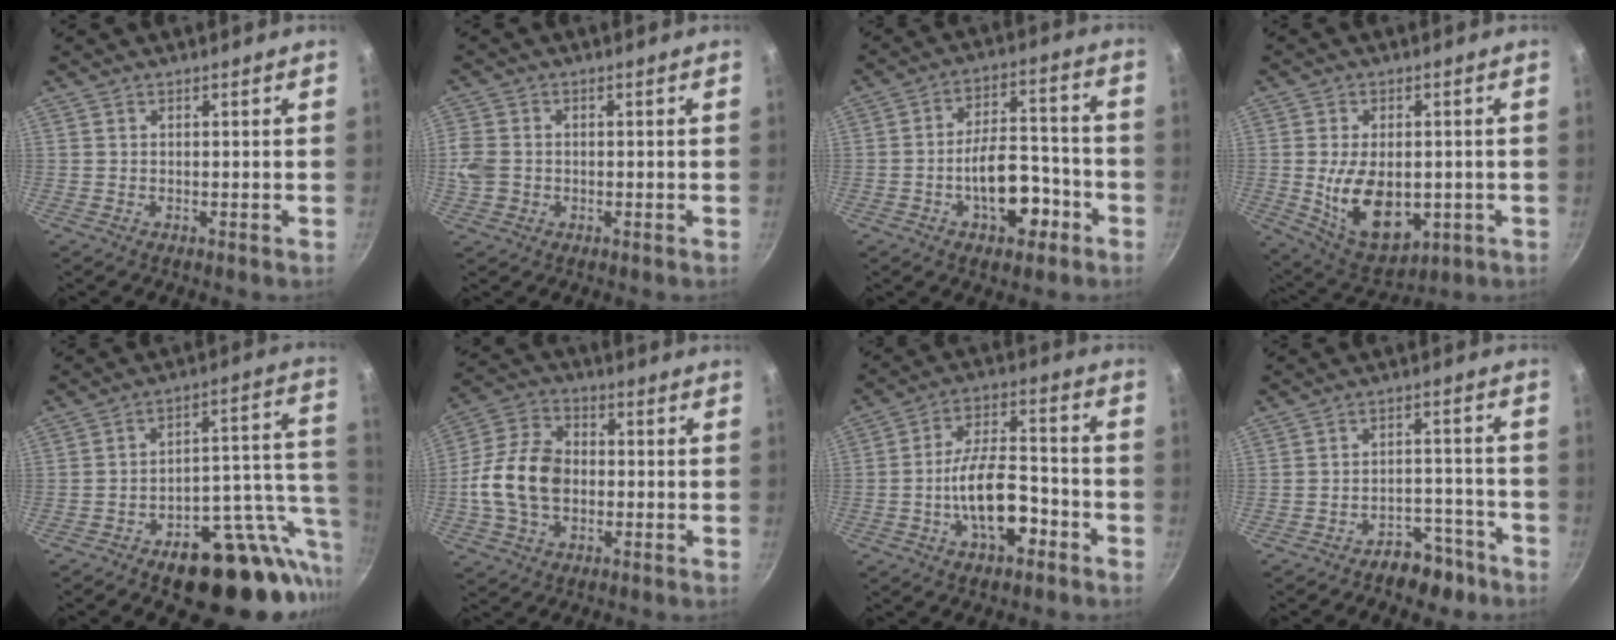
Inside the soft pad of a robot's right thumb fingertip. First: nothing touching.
{"total": 5.3, "force": [-0.6, 4.4, 2.9], "torque": [-0.058, 0.005, -0.016]}
{"total": 12.8, "force": [-5.8, 6.9, 9.1], "torque": [-0.100, 0.064, -0.080]}
{"total": 12.5, "force": [-1.5, 7.8, 9.6], "torque": [-0.127, -0.016, 0.001]}
{"total": 23.1, "force": [-9.2, 12.0, 17.4], "torque": [-0.173, 0.046, -0.121]}
{"total": 13.8, "force": [-1.4, 9.8, 9.7], "torque": [-0.169, 0.026, -0.039]}
{"total": 12.9, "force": [-5.1, 6.0, 10.2], "torque": [-0.153, 0.046, -0.088]}
{"total": 7.1, "force": [-5.4, 3.9, 2.5], "torque": [-0.002, 0.064, -0.066]}